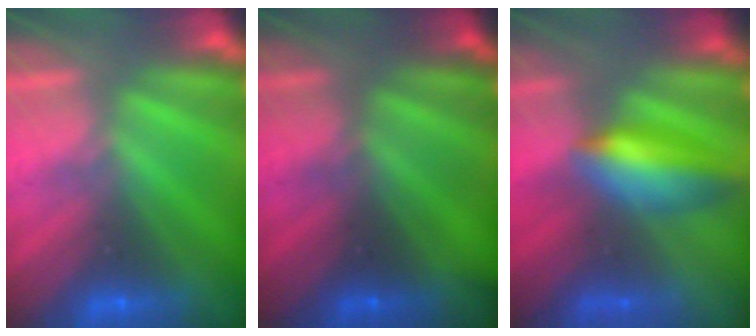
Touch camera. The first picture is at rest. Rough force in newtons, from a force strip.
{"total": 2.1}
{"total": 7.5}